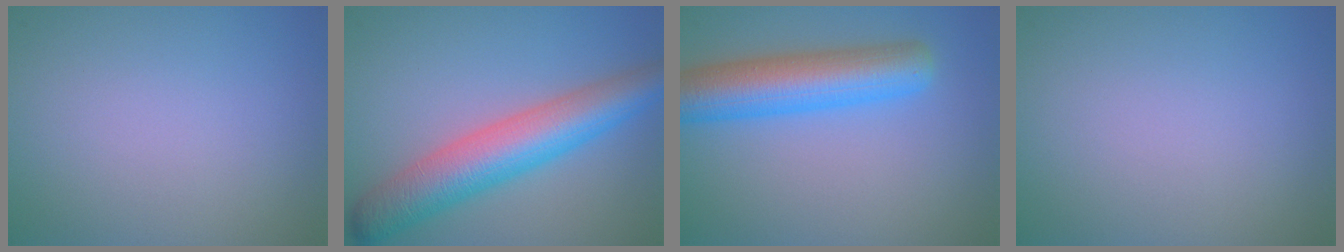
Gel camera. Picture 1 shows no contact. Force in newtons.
{"total": 7.6, "press": 7.6, "slide": 0.3}
{"total": 7.0, "press": 7.0, "slide": 0.2}
{"total": 0.0}